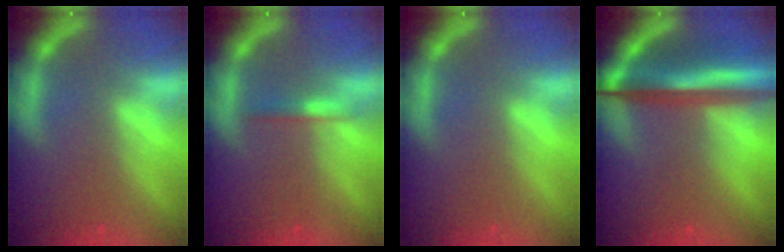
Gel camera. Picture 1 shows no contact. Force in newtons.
{"total": 1.4}
{"total": 0.0}
{"total": 9.4}